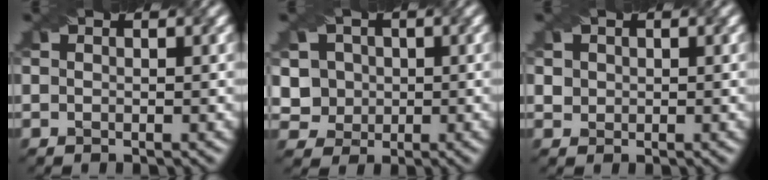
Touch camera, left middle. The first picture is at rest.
{"total": 4.5, "force": [0.9, 4.1, 1.6], "torque": [-0.025, 0.009, 0.013]}
{"total": 2.2, "force": [1.0, 1.7, 0.8], "torque": [-0.020, 0.013, 0.019]}